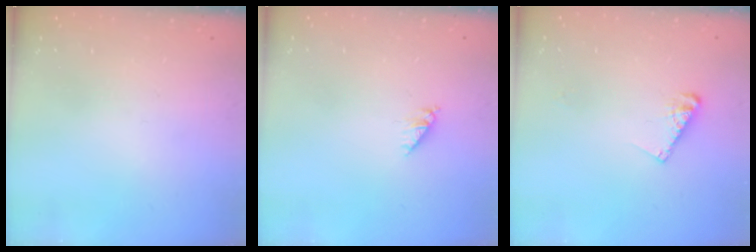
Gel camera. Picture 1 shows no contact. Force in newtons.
{"total": 2.7, "press": 2.7, "slide": 0.4}
{"total": 7.3, "press": 7.2, "slide": 0.3}